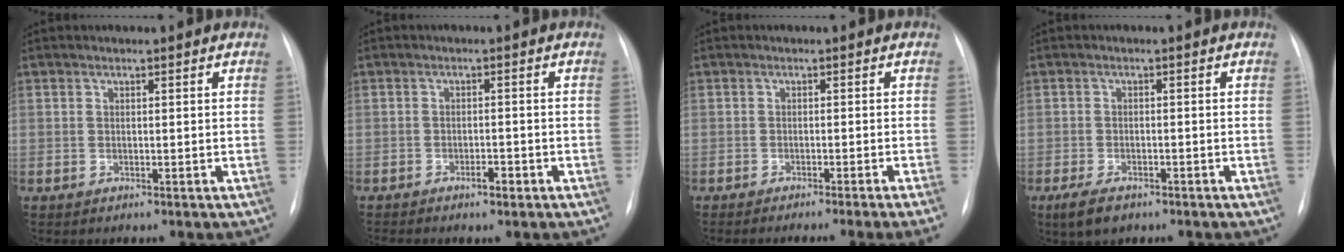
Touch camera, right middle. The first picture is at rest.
{"total": 2.3, "force": [-1.6, 0.6, 1.5], "torque": [-0.023, 0.001, -0.024]}
{"total": 8.2, "force": [-6.8, -1.9, 4.3], "torque": [-0.021, -0.012, -0.091]}
{"total": 4.2, "force": [-2.8, 1.9, 2.5], "torque": [-0.055, -0.008, -0.042]}